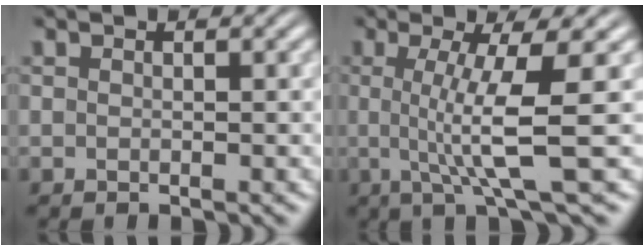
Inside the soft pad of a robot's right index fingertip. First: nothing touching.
{"total": 5.4, "force": [-0.1, -0.2, 5.4], "torque": [-0.095, -0.015, 0.004]}